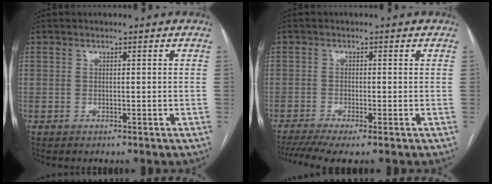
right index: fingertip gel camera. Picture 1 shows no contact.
{"total": 6.2, "force": [-4.4, 0.4, 4.3], "torque": [-0.073, -0.009, -0.076]}